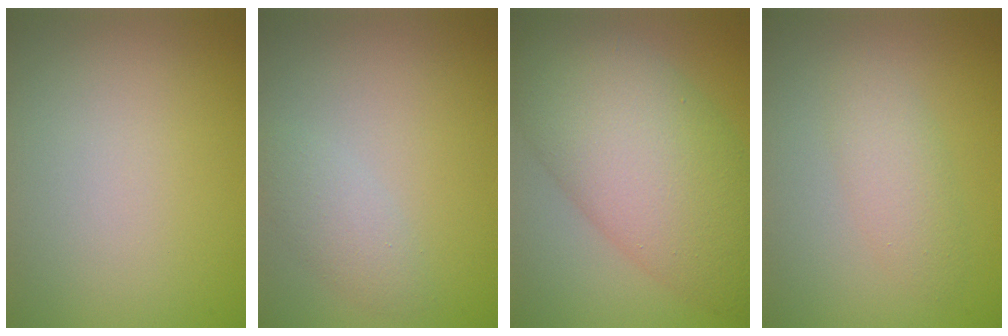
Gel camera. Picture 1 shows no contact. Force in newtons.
{"total": 2.0, "press": 2.0, "slide": 0.1}
{"total": 11.7, "press": 11.7, "slide": 0.2}
{"total": 2.3, "press": 2.3, "slide": 0.1}